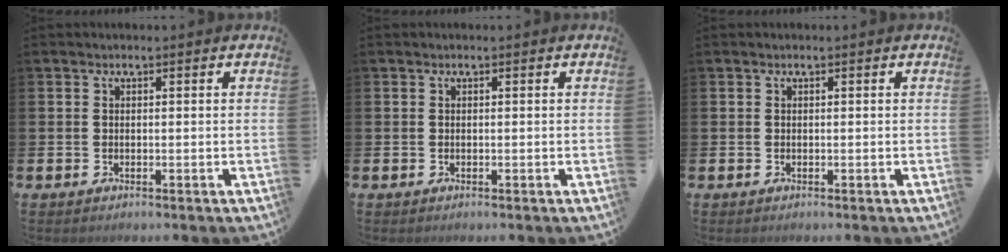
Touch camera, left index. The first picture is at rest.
{"total": 0.0}
{"total": 0.0}